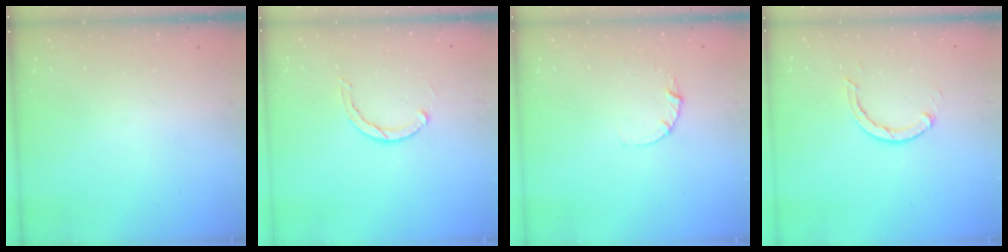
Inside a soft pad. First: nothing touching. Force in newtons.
{"total": 2.8, "press": 2.8, "slide": 0.2}
{"total": 2.8, "press": 2.8, "slide": 0.3}
{"total": 2.9, "press": 2.8, "slide": 0.5}